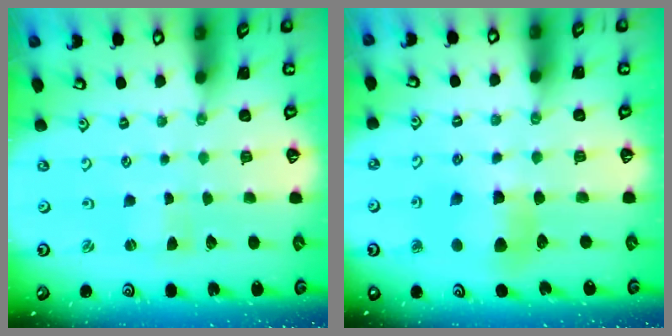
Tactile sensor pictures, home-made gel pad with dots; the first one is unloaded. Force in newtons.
{"total": 8.2, "press": 8.1, "slide": 1.1}